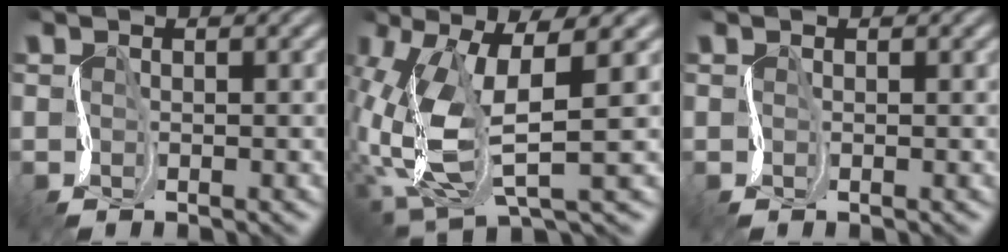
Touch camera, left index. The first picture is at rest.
{"total": 9.1, "force": [-0.4, 3.7, 8.3], "torque": [-0.187, -0.012, 0.000]}
{"total": 0.0}